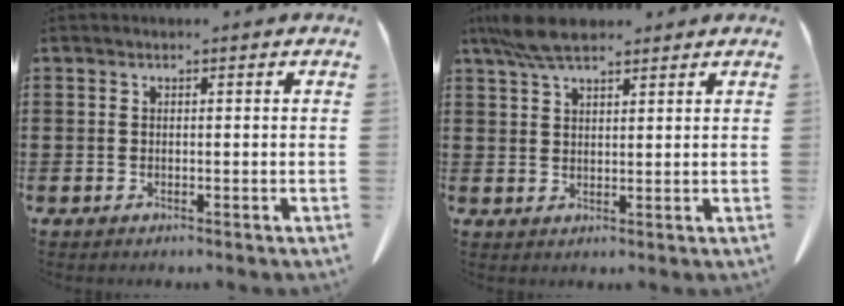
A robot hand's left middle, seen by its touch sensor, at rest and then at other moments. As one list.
[{"total": 6.1, "force": [4.7, 1.7, 3.5], "torque": [-0.080, -0.002, 0.088]}]